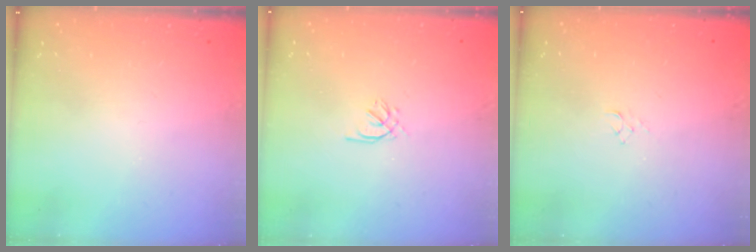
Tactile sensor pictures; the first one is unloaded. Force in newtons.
{"total": 0.9, "press": 0.8, "slide": 0.4}
{"total": 2.9, "press": 2.9, "slide": 0.3}